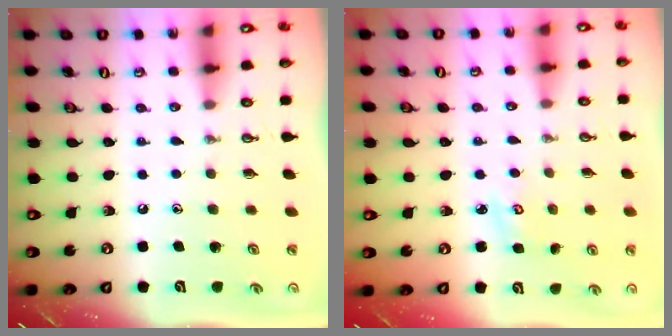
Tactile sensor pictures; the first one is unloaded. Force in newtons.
{"total": 2.7, "press": 2.7, "slide": 0.3}